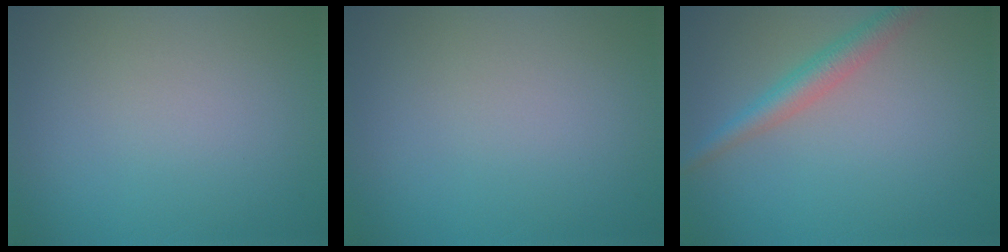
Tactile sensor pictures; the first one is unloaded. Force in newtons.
{"total": 0.0}
{"total": 2.9, "press": 2.9, "slide": 0.1}